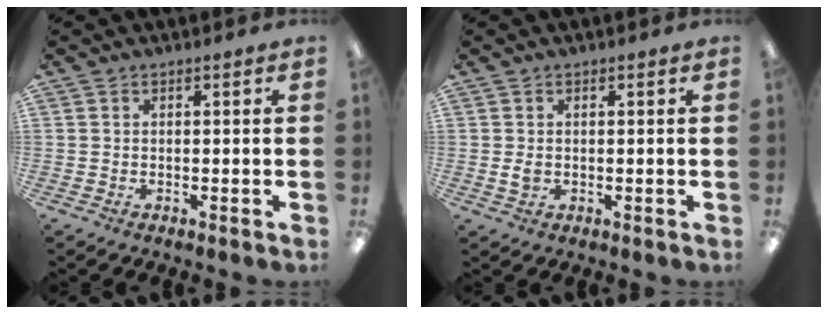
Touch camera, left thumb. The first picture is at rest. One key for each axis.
{"total": 1.9, "fx": 0.0, "fy": 1.4, "fz": 1.3, "tx": -0.016, "ty": 0.000, "tz": -0.002}